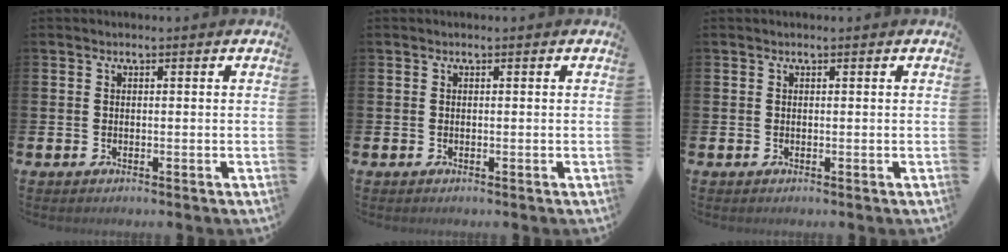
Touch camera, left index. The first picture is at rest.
{"total": 0.0}
{"total": 0.0}